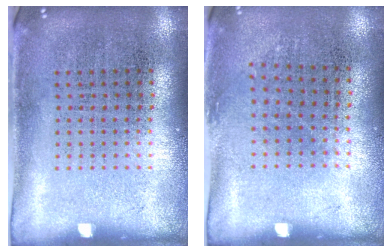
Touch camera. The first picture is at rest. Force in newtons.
{"total": 0.8, "press": 0.6, "slide": 0.5}